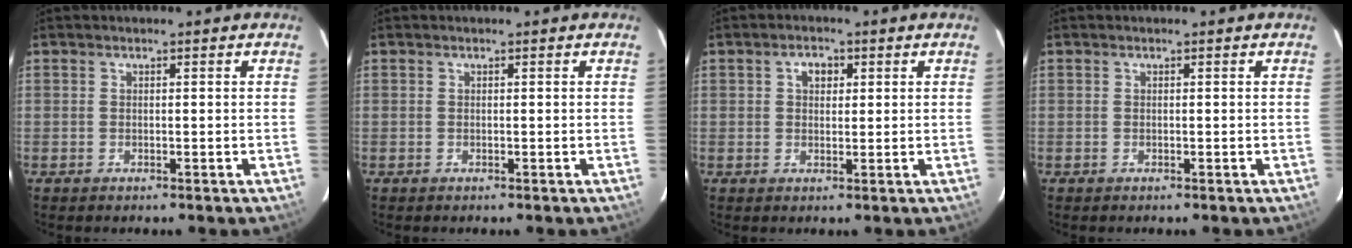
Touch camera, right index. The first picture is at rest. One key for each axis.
{"total": 0.0}
{"total": 3.1, "fx": 1.1, "fy": 2.2, "fz": 2.0, "tx": -0.029, "ty": 0.011, "tz": 0.018}
{"total": 0.0}